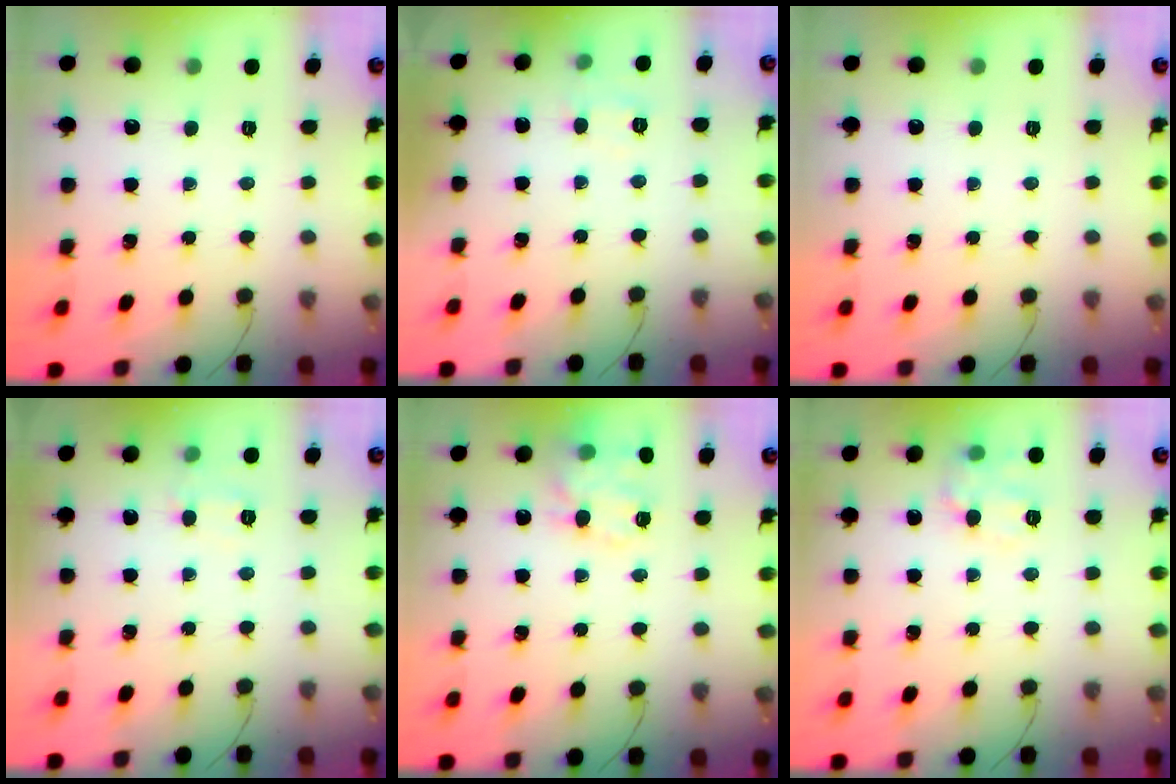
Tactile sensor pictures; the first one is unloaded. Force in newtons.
{"total": 6.4, "press": 6.3, "slide": 1.4}
{"total": 0.0}
{"total": 6.0, "press": 5.8, "slide": 1.4}
{"total": 14.6, "press": 14.4, "slide": 2.1}
{"total": 10.0, "press": 10.0, "slide": 0.2}